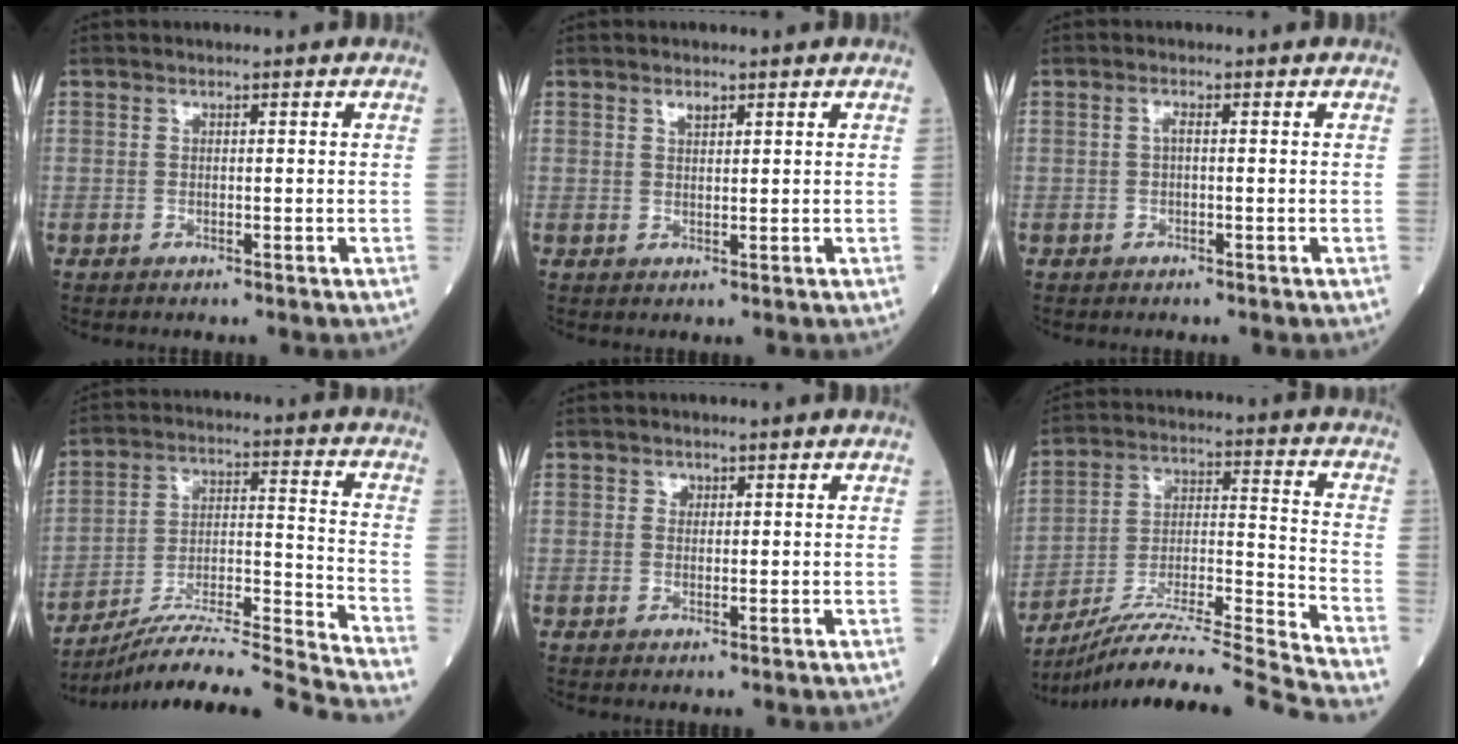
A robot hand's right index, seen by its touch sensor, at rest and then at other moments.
{"total": 1.3, "force": [0.9, 0.6, 0.8], "torque": [-0.014, 0.000, 0.016]}
{"total": 0.9, "force": [0.0, 0.2, 0.9], "torque": [-0.017, 0.002, -0.002]}
{"total": 17.2, "force": [-15.9, -2.6, 6.1], "torque": [-0.106, 0.006, -0.269]}
{"total": 0.8, "force": [0.4, 0.7, 0.2], "torque": [0.003, -0.001, 0.004]}
{"total": 20.1, "force": [-18.3, -3.0, 7.9], "torque": [-0.132, -0.011, -0.311]}